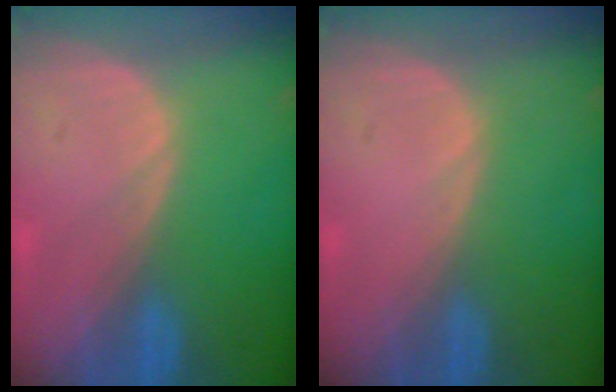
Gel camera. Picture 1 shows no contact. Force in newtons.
{"total": 0.0}